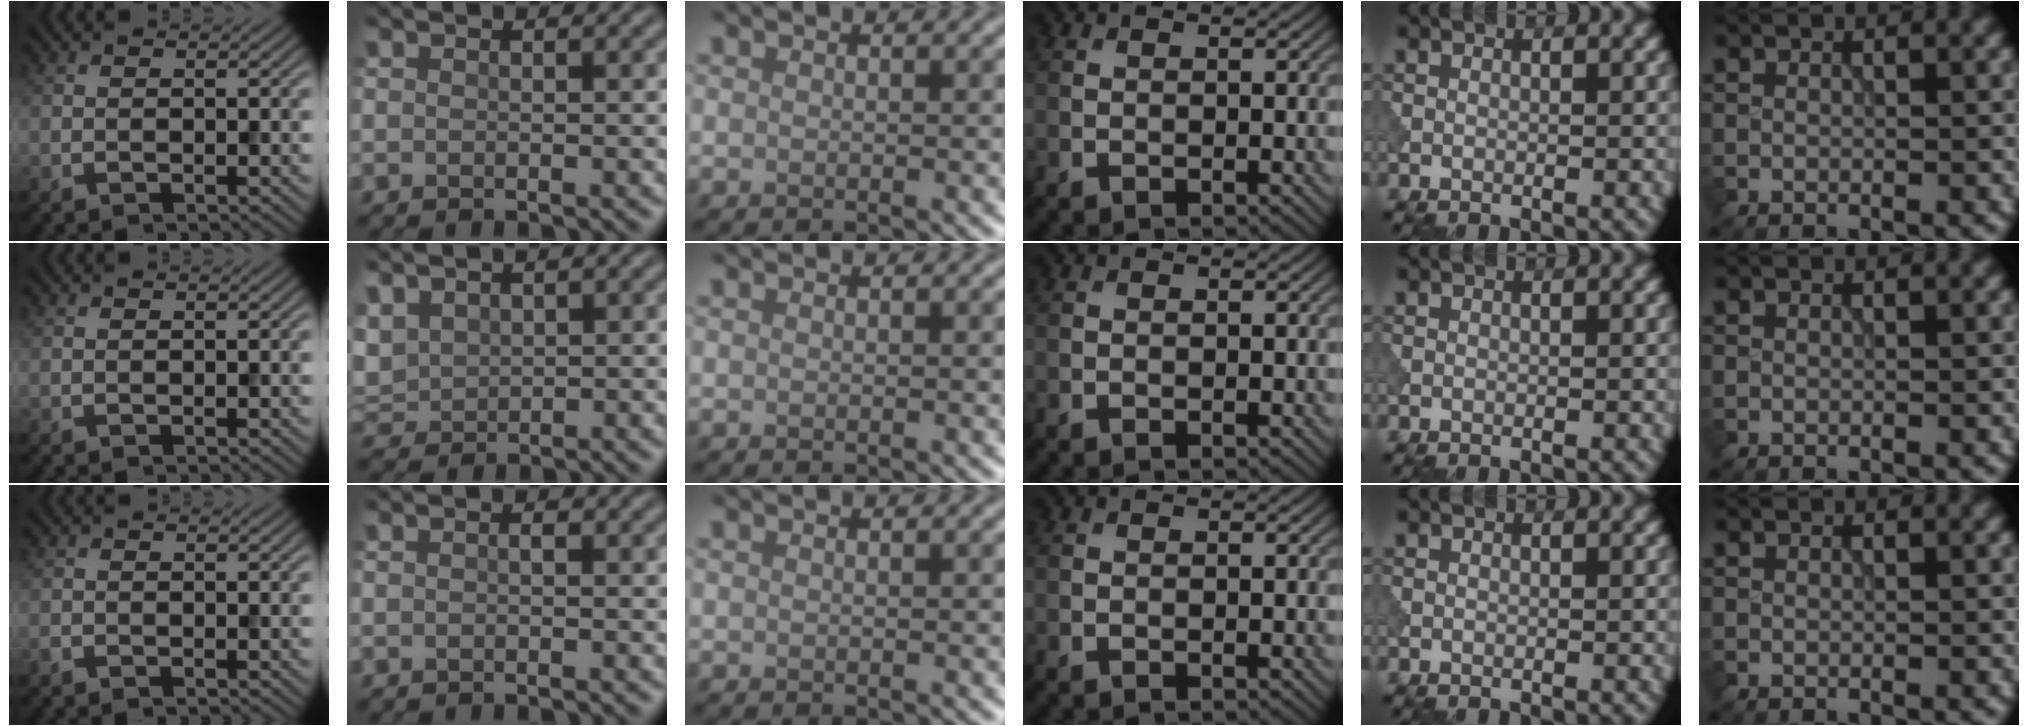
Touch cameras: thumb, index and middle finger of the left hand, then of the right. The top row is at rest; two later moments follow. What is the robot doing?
{"motion": "dispense", "object": "pipette"}